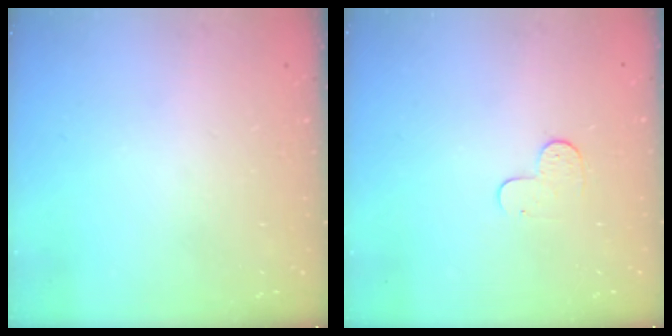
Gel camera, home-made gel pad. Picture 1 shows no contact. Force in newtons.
{"total": 4.3, "press": 4.2, "slide": 0.4}